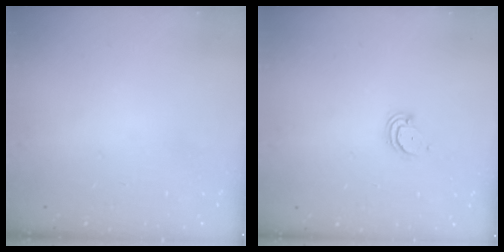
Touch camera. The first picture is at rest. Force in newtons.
{"total": 3.0, "press": 3.0, "slide": 0.2}